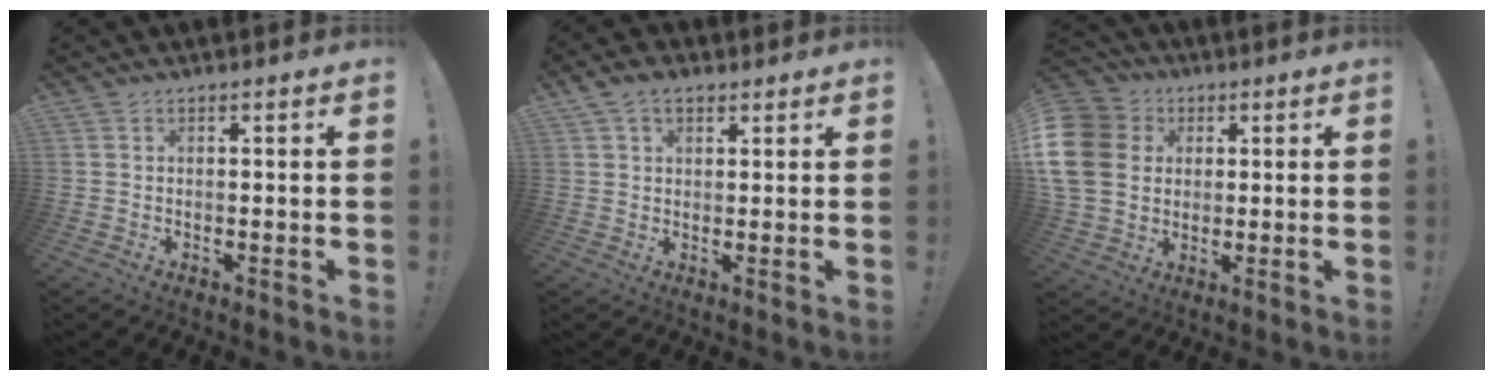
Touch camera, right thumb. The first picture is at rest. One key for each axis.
{"total": 5.1, "fx": 2.8, "fy": 3.3, "fz": 2.7, "tx": -0.046, "ty": -0.003, "tz": 0.055}
{"total": 15.7, "fx": 2.3, "fy": 13.0, "fz": 8.5, "tx": -0.153, "ty": 0.004, "tz": 0.048}